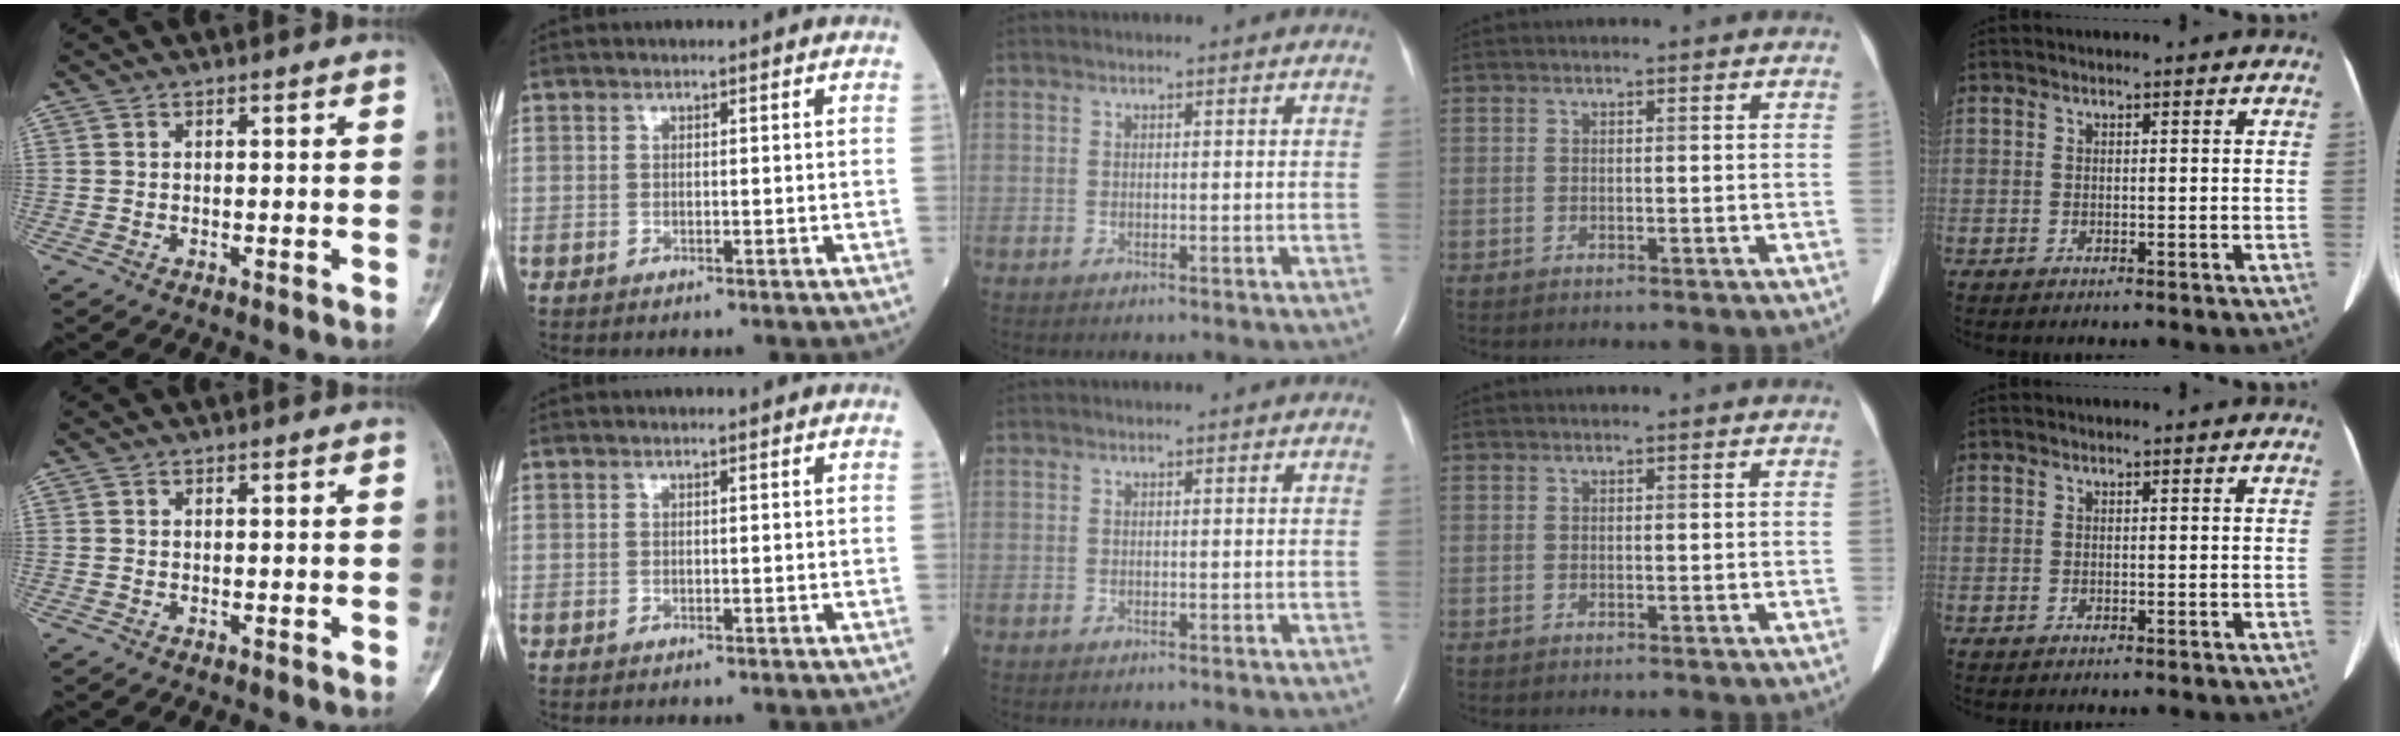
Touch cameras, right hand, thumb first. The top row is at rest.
{}